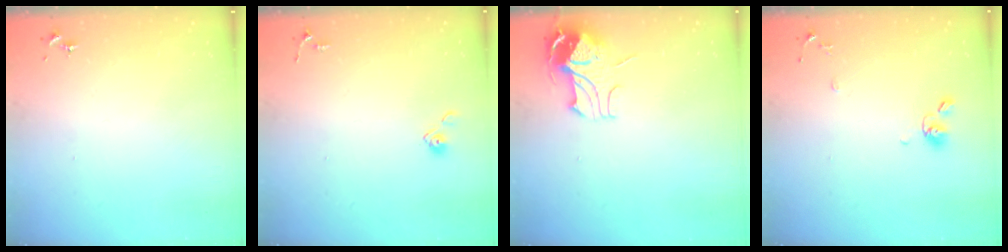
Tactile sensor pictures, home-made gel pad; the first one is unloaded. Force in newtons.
{"total": 4.0, "press": 4.0, "slide": 0.4}
{"total": 9.9, "press": 9.8, "slide": 1.4}
{"total": 7.9, "press": 7.6, "slide": 2.0}